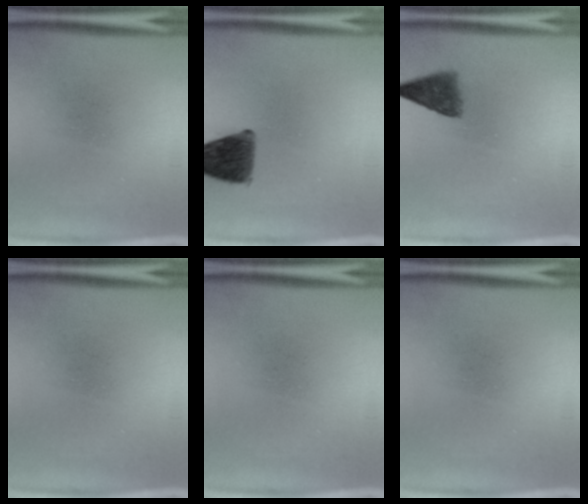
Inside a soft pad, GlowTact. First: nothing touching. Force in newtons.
{"total": 9.2}
{"total": 4.2}
{"total": 0.0}
{"total": 0.0}
{"total": 0.0}